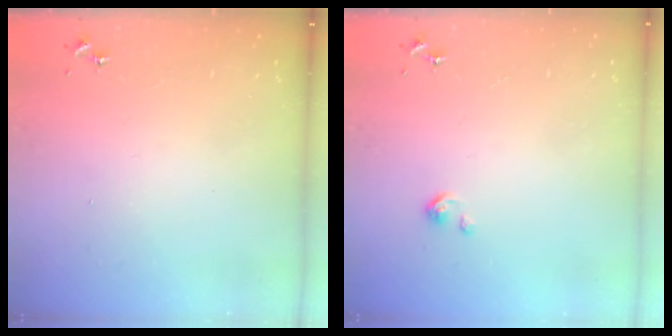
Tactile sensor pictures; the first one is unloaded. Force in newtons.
{"total": 2.6, "press": 2.6, "slide": 0.4}